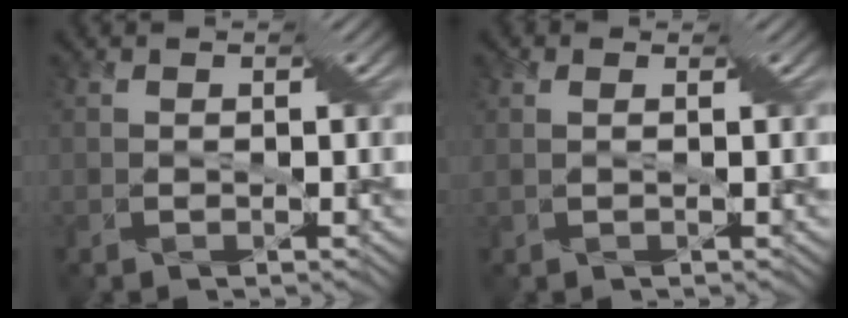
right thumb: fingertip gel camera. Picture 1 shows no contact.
{"total": 2.5, "force": [0.6, 1.2, 2.1], "torque": [-0.027, 0.016, 0.001]}